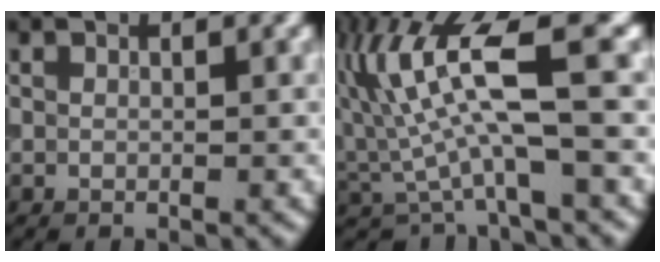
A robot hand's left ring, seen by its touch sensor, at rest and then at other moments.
{"total": 8.7, "force": [1.3, 2.5, 8.3], "torque": [-0.167, 0.000, 0.021]}